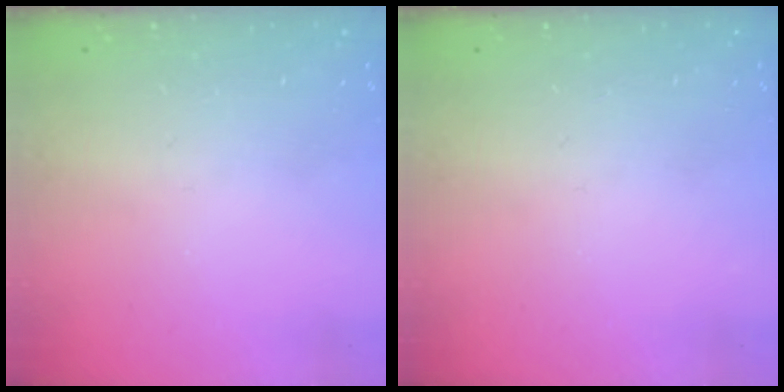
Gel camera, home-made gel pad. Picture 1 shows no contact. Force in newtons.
{"total": 0.0}